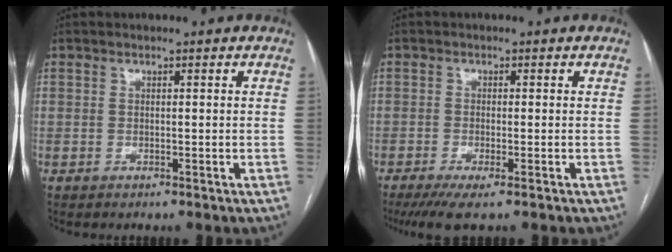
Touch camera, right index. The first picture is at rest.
{"total": 4.5, "force": [-3.0, 0.4, 3.3], "torque": [-0.053, -0.011, -0.051]}